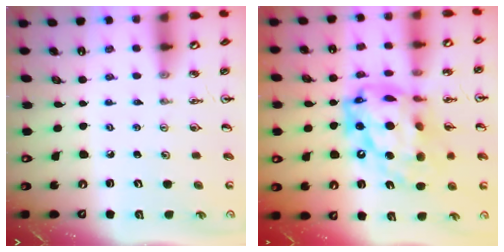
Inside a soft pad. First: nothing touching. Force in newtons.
{"total": 21.9, "press": 21.8, "slide": 2.0}